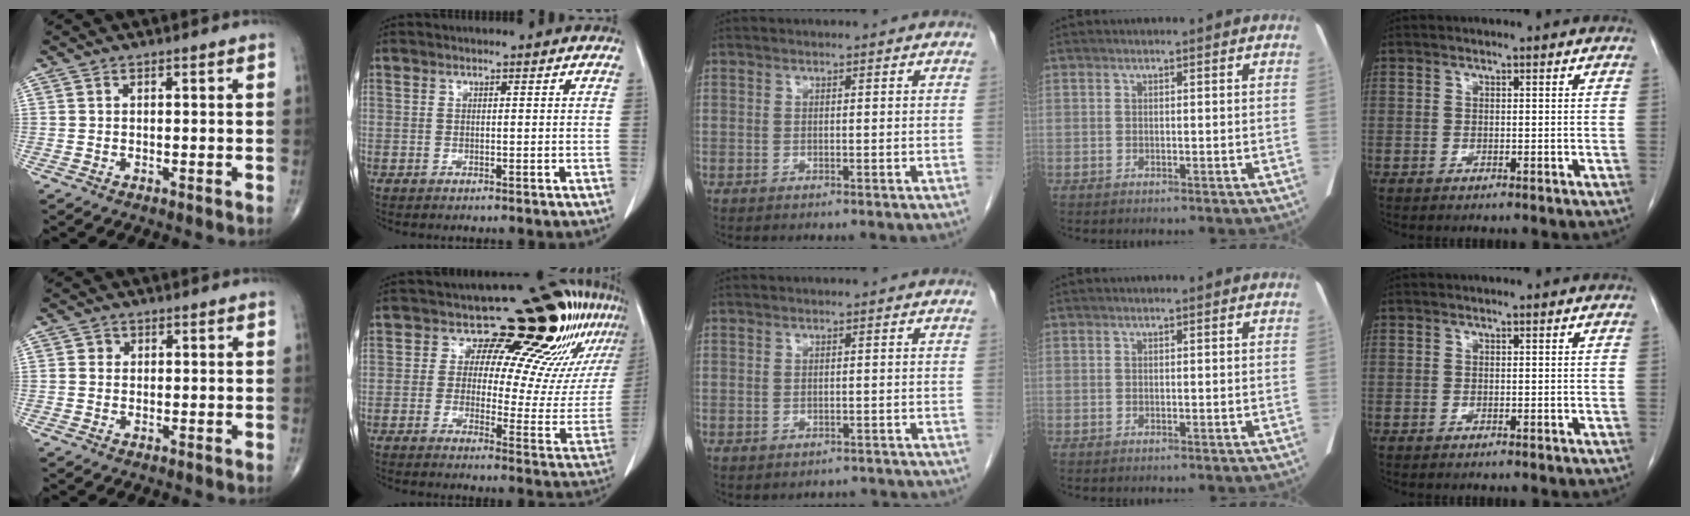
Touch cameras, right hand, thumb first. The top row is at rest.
{"thumb": {"total": 1.3, "force": [0.2, 1.3, 0.3], "torque": [0.002, 0.002, 0.000]}, "index": {"total": 18.8, "force": [10.5, 8.4, 13.1], "torque": [-0.143, 0.003, 0.119]}, "middle": {"total": 2.5, "force": [-2.2, 1.3, 0.1], "torque": [0.000, 0.008, -0.027]}}